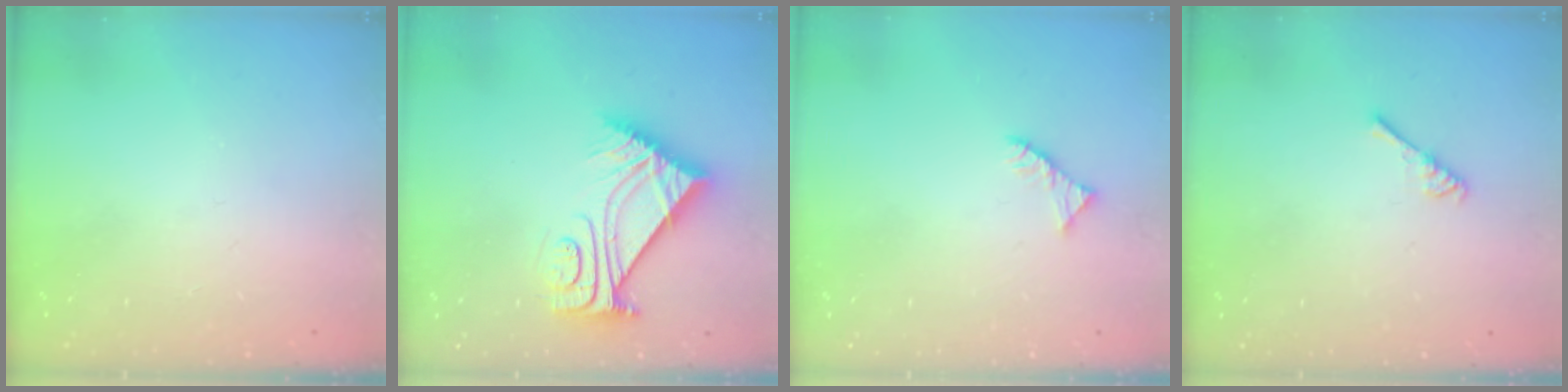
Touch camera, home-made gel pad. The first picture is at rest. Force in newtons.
{"total": 10.5, "press": 10.5, "slide": 0.8}
{"total": 3.0, "press": 3.0, "slide": 0.5}
{"total": 2.6, "press": 2.6, "slide": 0.5}